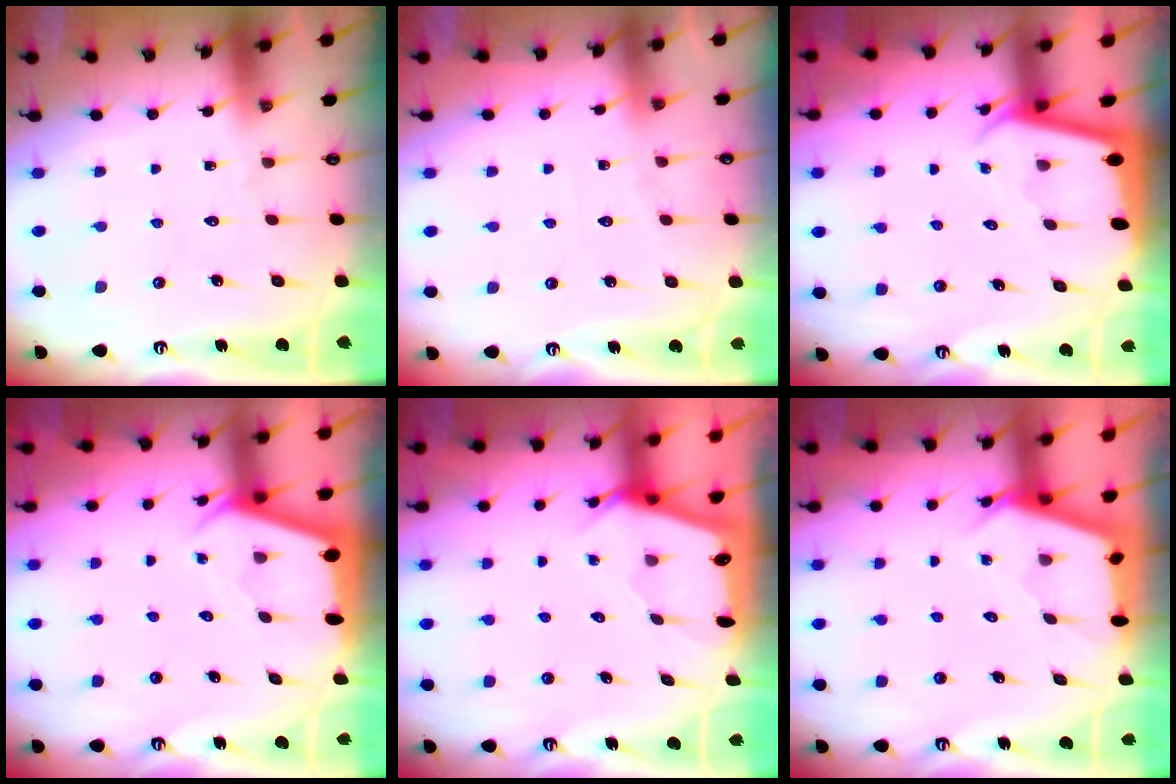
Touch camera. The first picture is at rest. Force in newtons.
{"total": 2.3, "press": 2.3, "slide": 0.2}
{"total": 2.1, "press": 2.1, "slide": 0.1}
{"total": 2.5, "press": 2.5, "slide": 0.2}
{"total": 2.3, "press": 2.3, "slide": 0.3}
{"total": 2.8, "press": 2.8, "slide": 0.3}